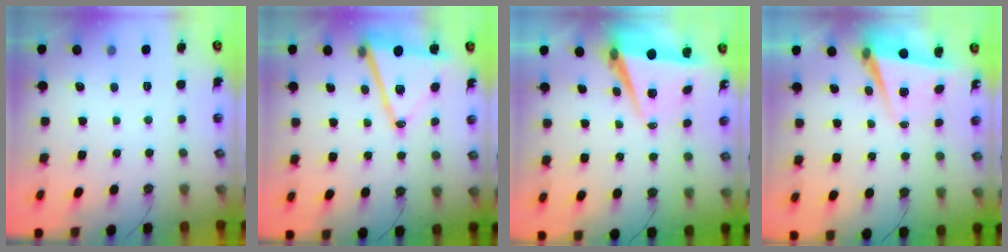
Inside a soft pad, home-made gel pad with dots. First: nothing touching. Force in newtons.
{"total": 14.1, "press": 13.9, "slide": 2.5}
{"total": 7.1, "press": 6.2, "slide": 3.5}
{"total": 5.5, "press": 5.2, "slide": 1.6}